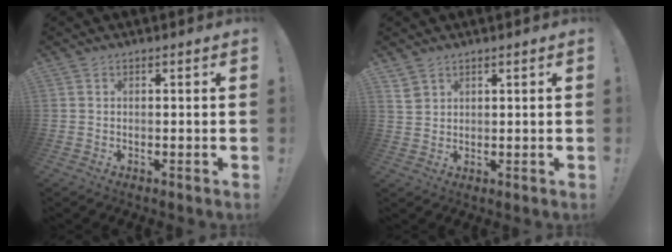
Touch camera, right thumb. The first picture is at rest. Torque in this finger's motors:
{"motor_torque": [0.01, 0.73, -0.14, 0.27, 0.00]}